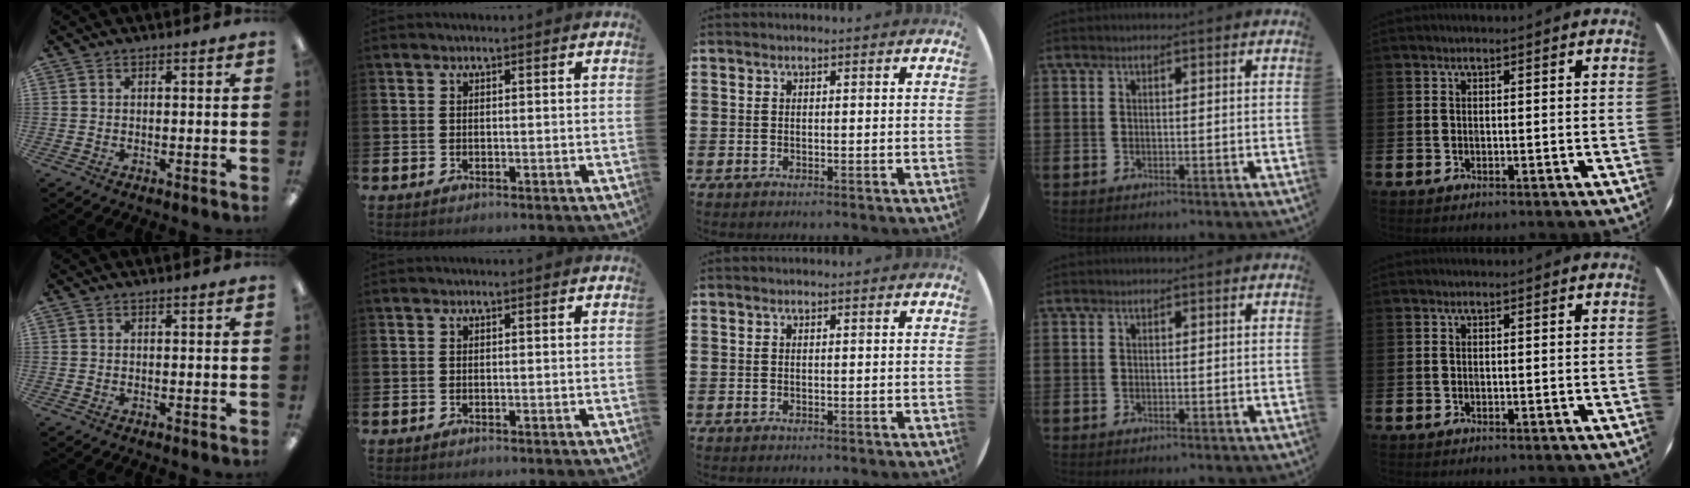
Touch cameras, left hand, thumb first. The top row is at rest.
{}